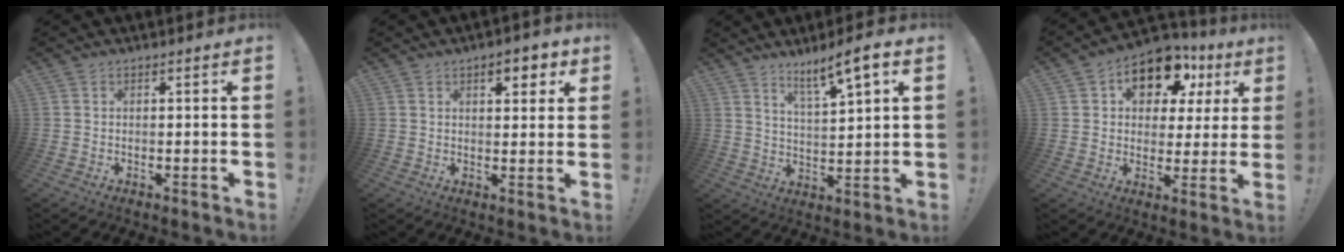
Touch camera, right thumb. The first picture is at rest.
{"total": 4.4, "force": [2.3, 2.1, 3.1], "torque": [-0.031, -0.006, 0.033]}
{"total": 8.6, "force": [6.2, 0.6, 6.0], "torque": [-0.101, -0.034, 0.101]}
{"total": 13.4, "force": [6.9, 8.5, 7.8], "torque": [-0.114, -0.035, 0.124]}